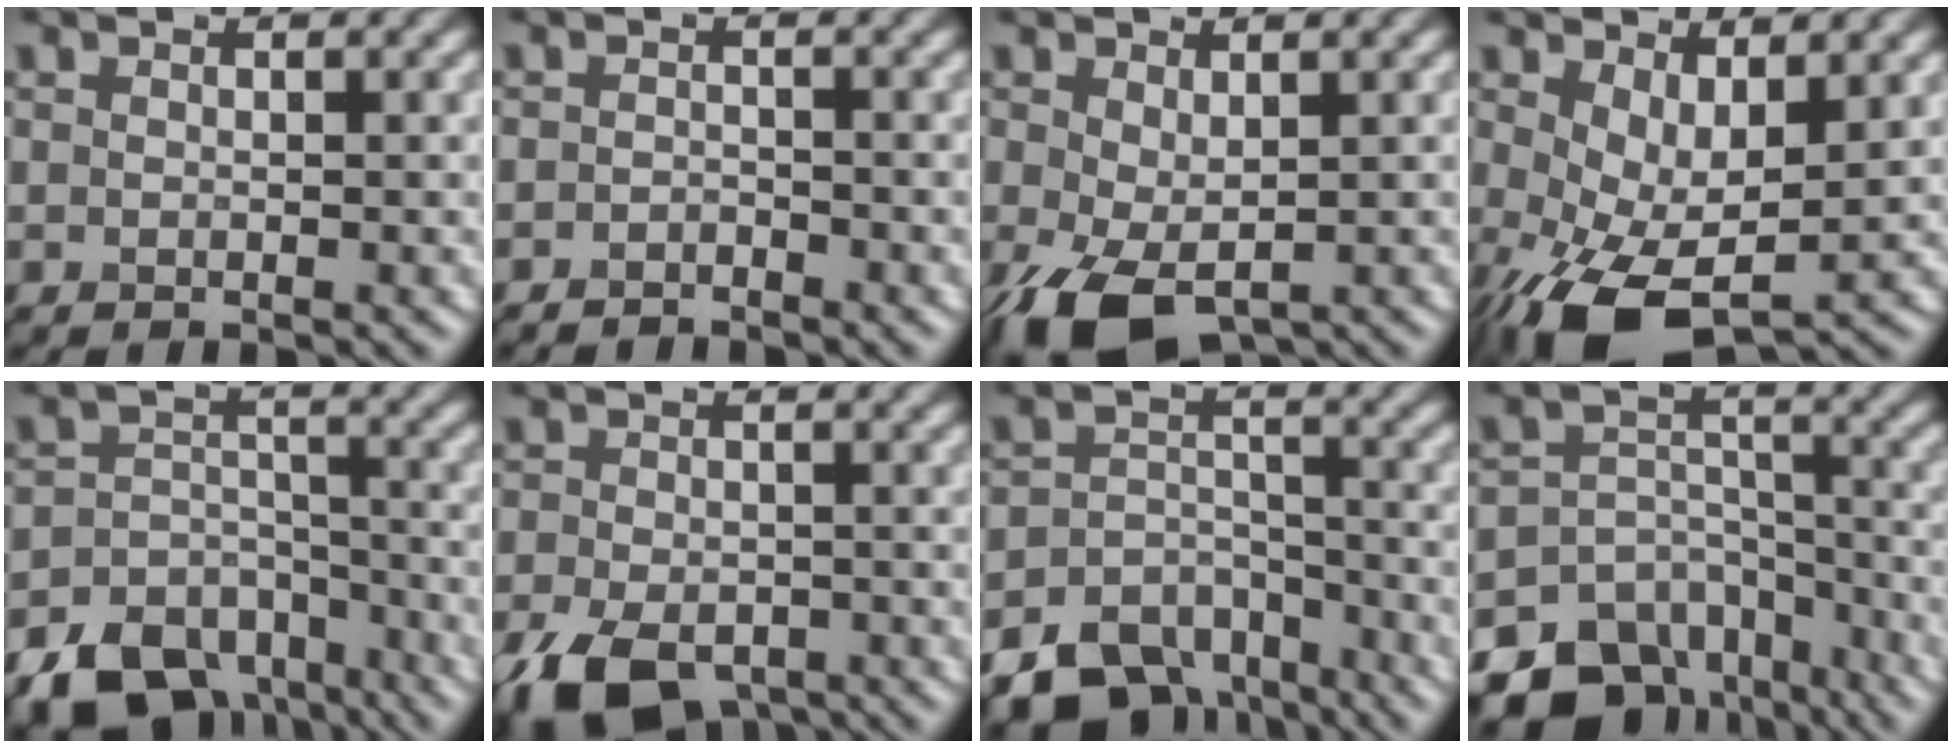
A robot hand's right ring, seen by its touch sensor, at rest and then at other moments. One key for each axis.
{"total": 1.2, "fx": -1.1, "fy": 0.2, "fz": -0.1, "tx": 0.004, "ty": 0.000, "tz": -0.023}
{"total": 5.5, "fx": -2.0, "fy": 3.0, "fz": 4.1, "tx": -0.108, "ty": -0.021, "tz": -0.029}
{"total": 7.6, "fx": -1.2, "fy": 3.8, "fz": 6.4, "tx": -0.139, "ty": -0.020, "tz": -0.010}
{"total": 10.0, "fx": -7.6, "fy": 5.8, "fz": 3.1, "tx": -0.040, "ty": -0.011, "tz": -0.116}
{"total": 8.4, "fx": -5.4, "fy": 4.4, "fz": 4.6, "tx": -0.092, "ty": -0.032, "tz": -0.088}
{"total": 9.9, "fx": -7.7, "fy": 5.6, "fz": 2.6, "tx": -0.027, "ty": -0.008, "tz": -0.113}
{"total": 13.6, "fx": -10.1, "fy": 8.6, "fz": 2.9, "tx": -0.054, "ty": -0.021, "tz": -0.141}